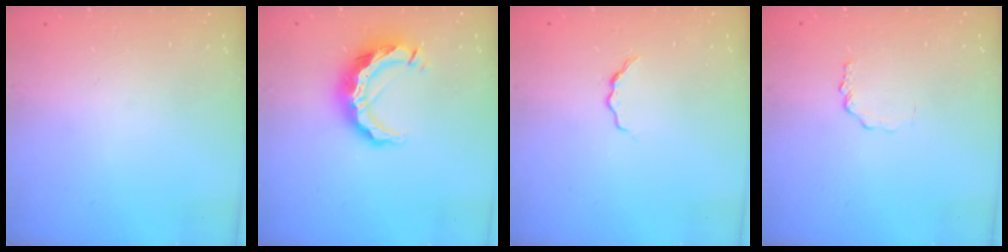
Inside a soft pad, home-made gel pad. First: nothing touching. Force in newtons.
{"total": 12.2, "press": 12.1, "slide": 1.0}
{"total": 4.7, "press": 4.6, "slide": 0.7}
{"total": 1.8, "press": 1.8, "slide": 0.3}